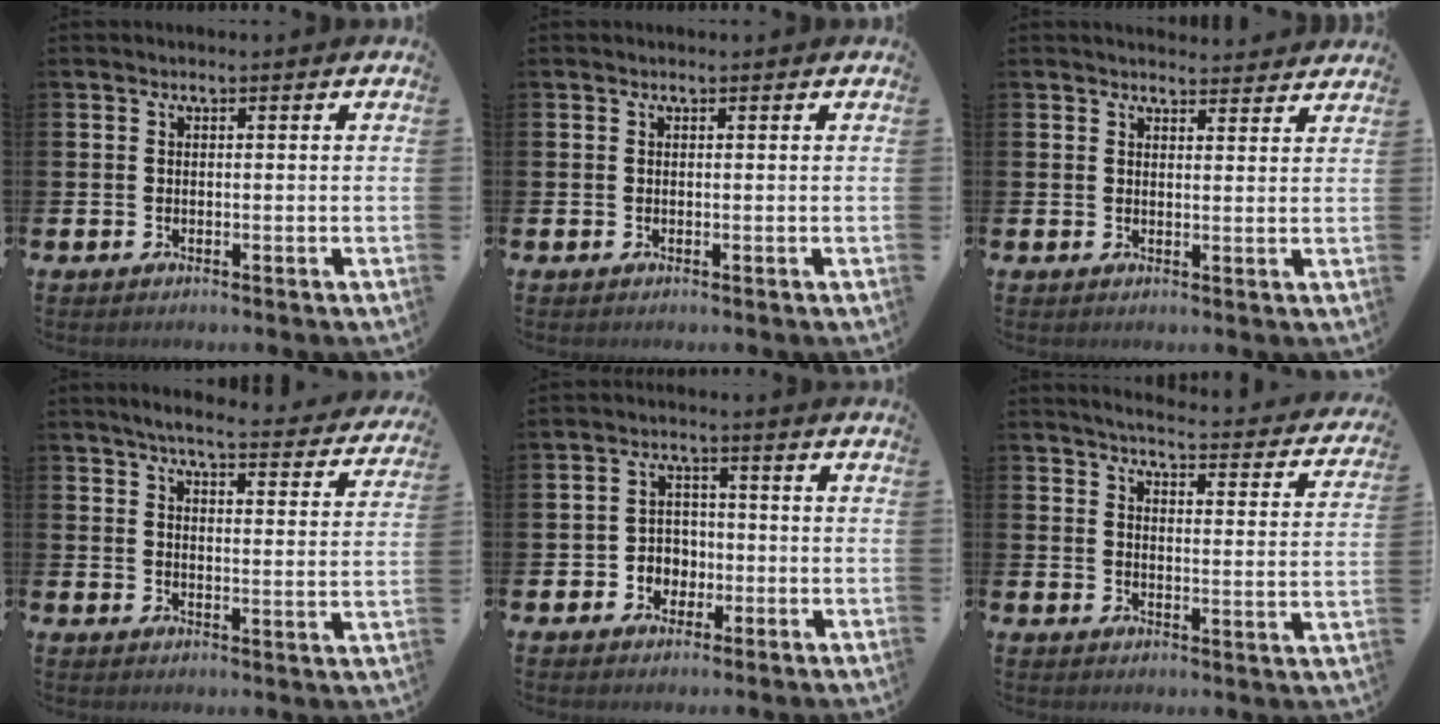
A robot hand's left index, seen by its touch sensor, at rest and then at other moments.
{"total": 0.0}
{"total": 2.7, "force": [2.6, 0.3, 0.0], "torque": [0.006, -0.020, 0.046]}
{"total": 5.0, "force": [4.7, 0.2, 1.7], "torque": [-0.038, -0.036, 0.076]}
{"total": 3.4, "force": [-0.9, 3.1, 0.7], "torque": [-0.024, 0.001, -0.025]}
{"total": 4.0, "force": [3.9, 0.1, 1.1], "torque": [-0.034, -0.037, 0.061]}